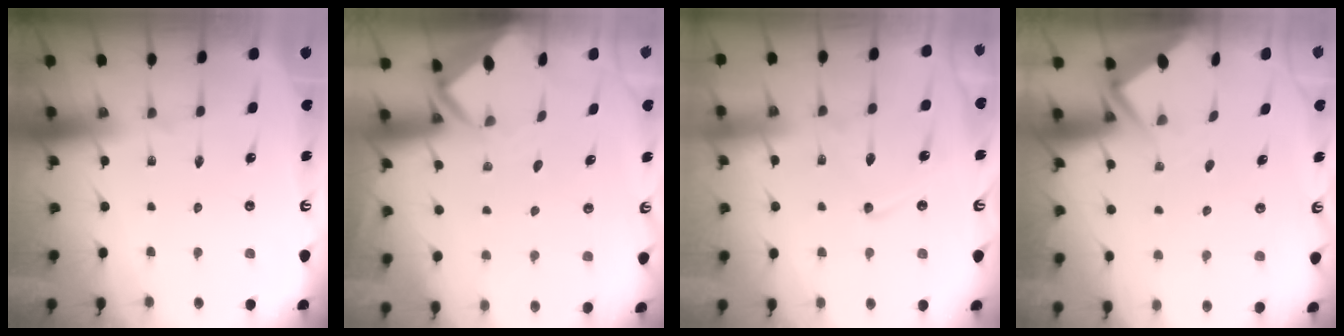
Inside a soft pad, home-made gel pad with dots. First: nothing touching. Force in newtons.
{"total": 2.8, "press": 2.8, "slide": 0.1}
{"total": 10.6, "press": 10.5, "slide": 1.1}
{"total": 2.9, "press": 2.9, "slide": 0.4}